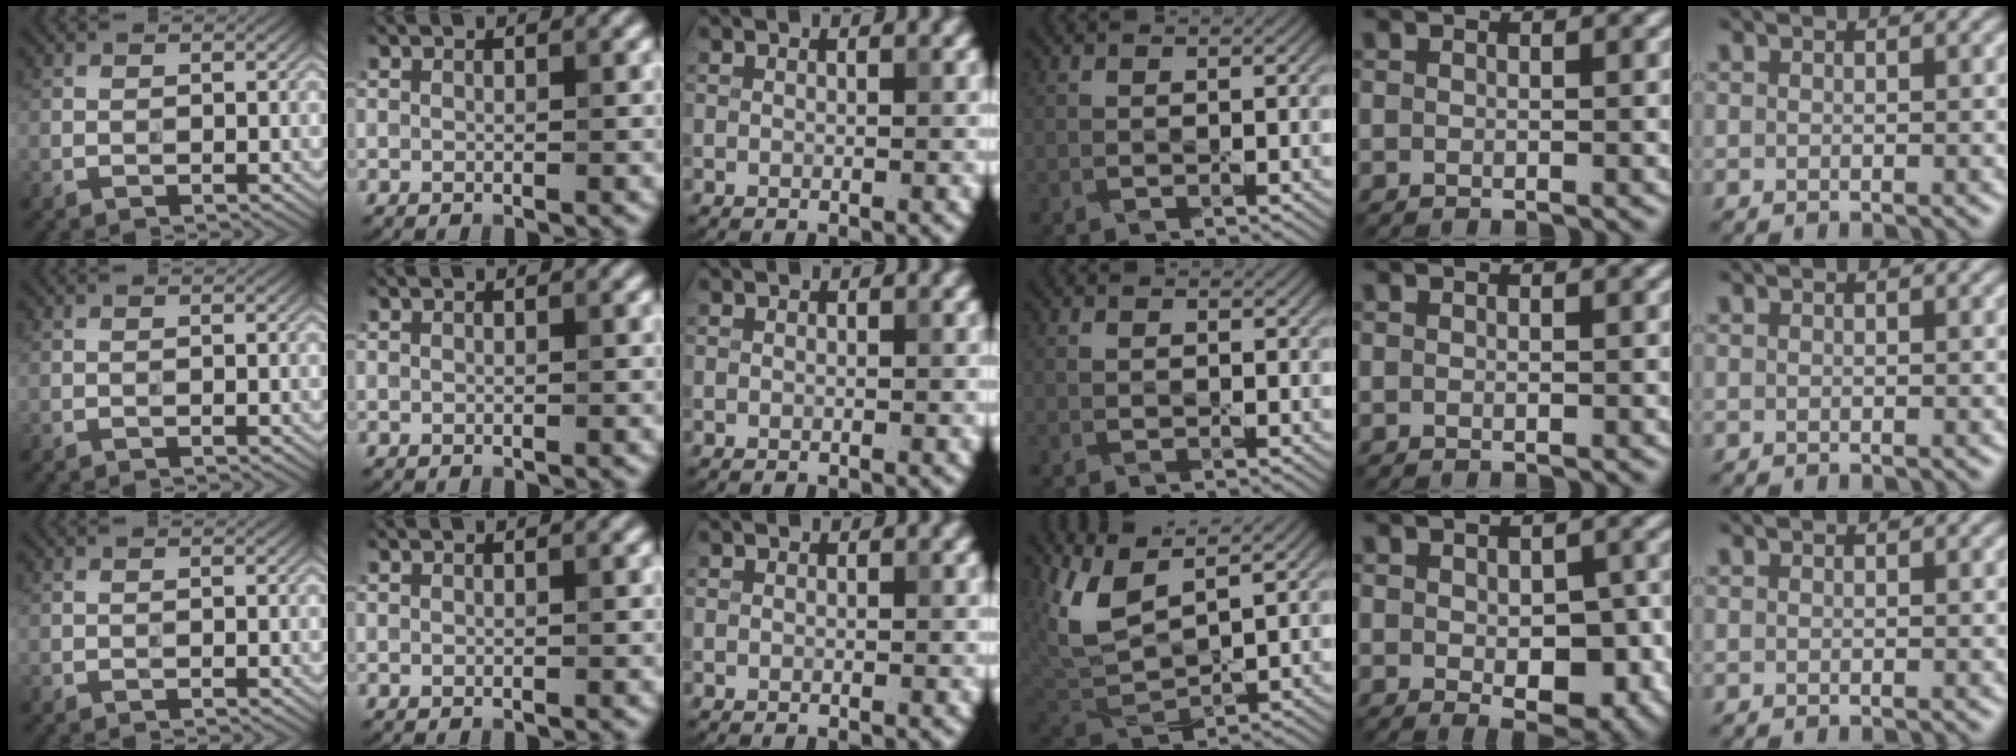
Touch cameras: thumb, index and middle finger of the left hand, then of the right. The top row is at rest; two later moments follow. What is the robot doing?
{"motion": "peel", "object": "lint roller sheet"}